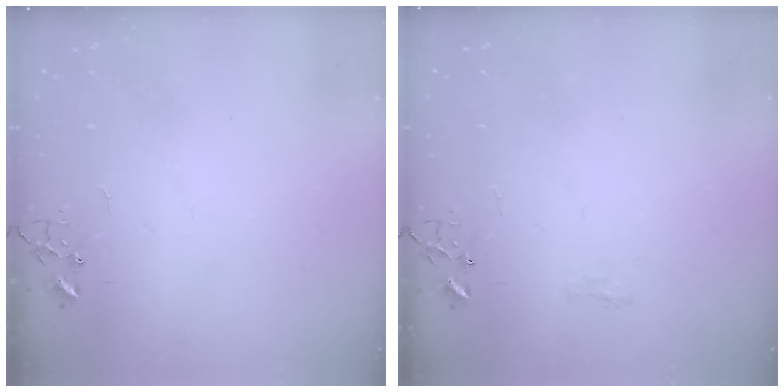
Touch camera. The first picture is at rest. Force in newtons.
{"total": 6.3, "press": 6.3, "slide": 0.8}